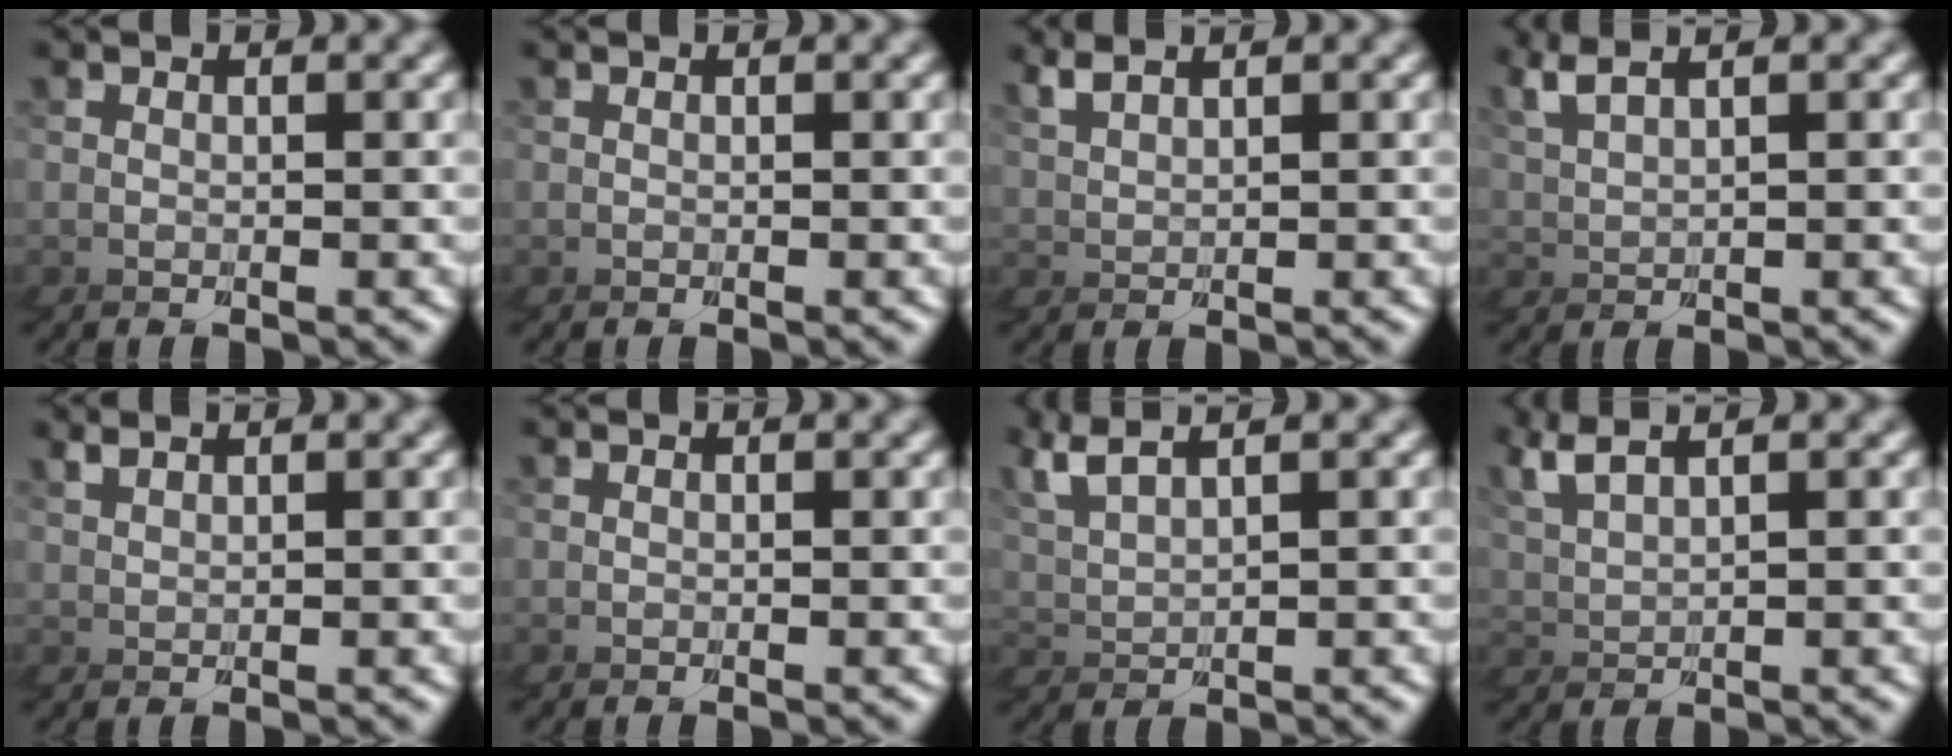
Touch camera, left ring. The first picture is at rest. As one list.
[{"total": 0.0}, {"total": 2.2, "force": [2.2, 0.4, 0.2], "torque": [-0.028, 0.004, 0.035]}, {"total": 2.6, "force": [2.5, 0.6, 0.3], "torque": [-0.063, 0.003, 0.043]}, {"total": 1.4, "force": [1.4, -0.2, -0.1], "torque": [-0.005, 0.006, 0.019]}, {"total": 0.0}, {"total": 3.3, "force": [3.1, 1.1, 0.2], "torque": [-0.082, 0.008, 0.048]}, {"total": 3.0, "force": [2.9, 0.9, 0.1], "torque": [-0.075, 0.004, 0.047]}]